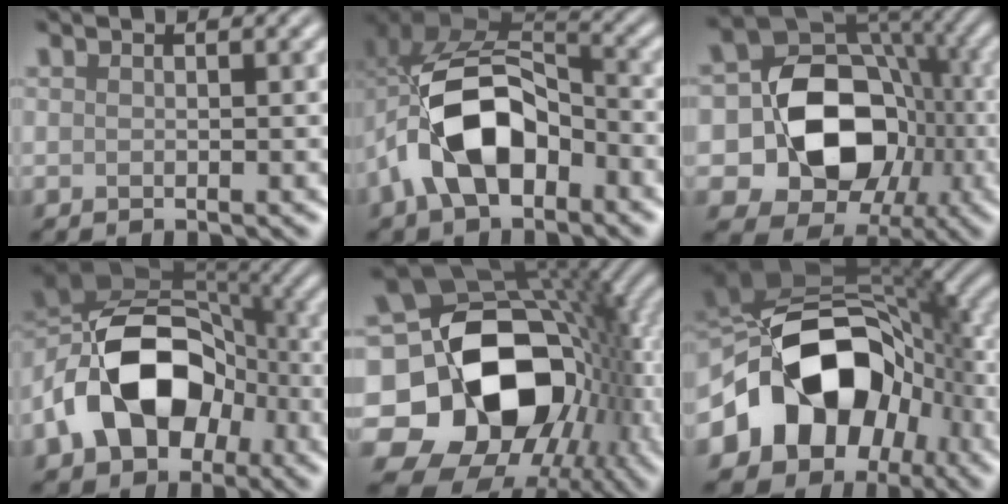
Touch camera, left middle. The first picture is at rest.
{"total": 9.9, "force": [-3.1, 6.0, 7.2], "torque": [-0.141, 0.013, -0.057]}
{"total": 13.4, "force": [-1.5, 10.8, 7.7], "torque": [-0.109, -0.011, -0.019]}
{"total": 13.4, "force": [-4.2, 9.3, 8.6], "torque": [-0.165, 0.000, -0.082]}
{"total": 18.6, "force": [-2.8, 13.8, 12.1], "torque": [-0.211, -0.023, -0.027]}
{"total": 14.7, "force": [-3.9, 10.4, 9.6], "torque": [-0.154, 0.000, -0.078]}